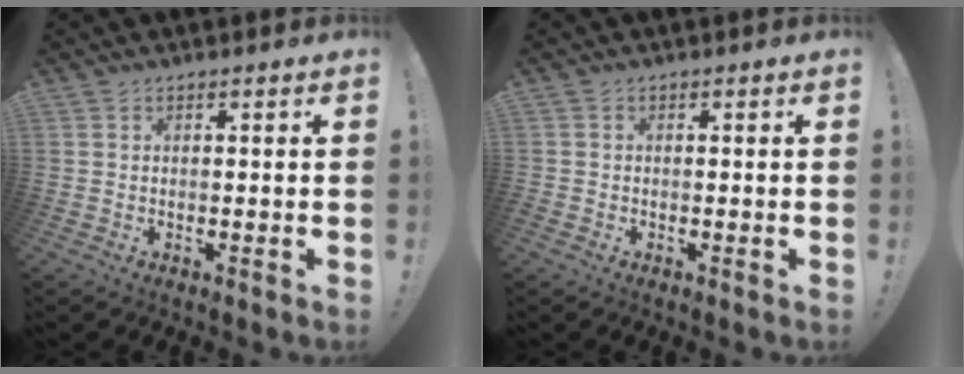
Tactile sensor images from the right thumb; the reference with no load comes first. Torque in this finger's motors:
{"motor_torque": [-0.02, 0.03, 0.22, -0.17, 0.03]}